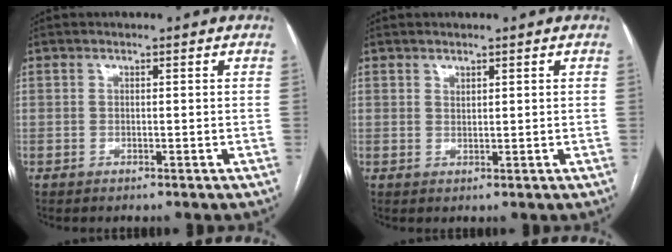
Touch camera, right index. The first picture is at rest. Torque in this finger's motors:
{"motor_torque": [-0.05, 0.13, -0.04, 0.00]}